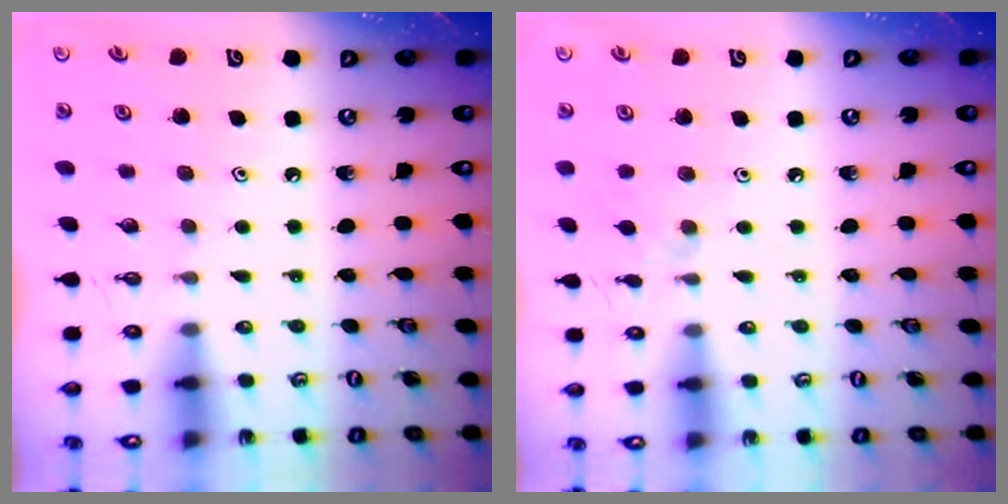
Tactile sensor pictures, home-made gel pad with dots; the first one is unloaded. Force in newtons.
{"total": 4.5, "press": 4.5, "slide": 0.7}